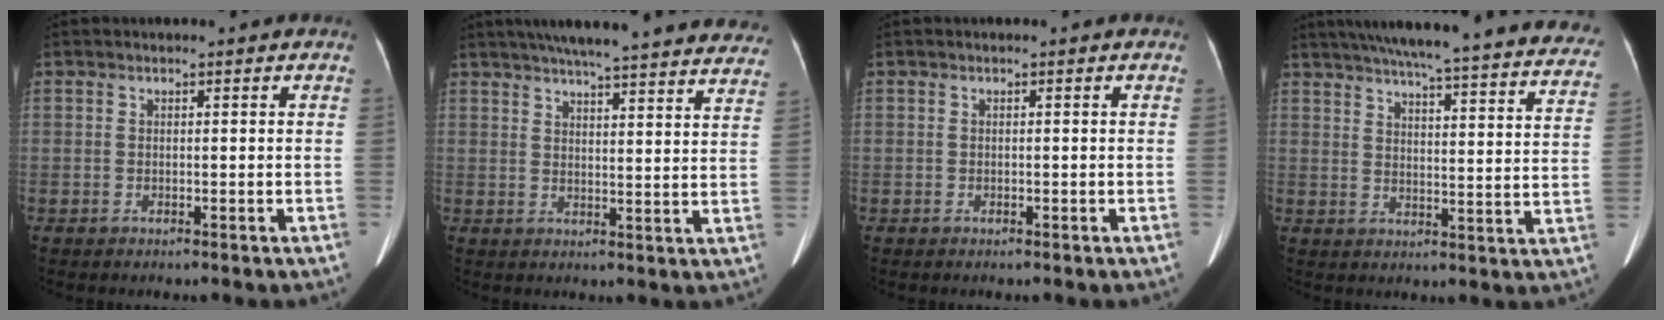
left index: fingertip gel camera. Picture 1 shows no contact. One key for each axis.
{"total": 30.1, "fx": 26.8, "fy": 3.4, "fz": 13.3, "tx": -0.196, "ty": -0.030, "tz": 0.319}
{"total": 0.0}
{"total": 34.5, "fx": 30.8, "fy": 3.5, "fz": 15.1, "tx": -0.202, "ty": -0.058, "tz": 0.367}